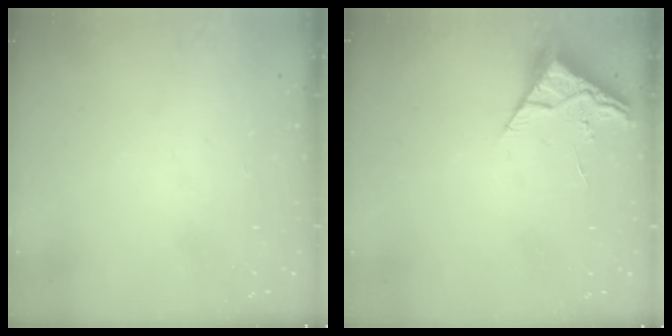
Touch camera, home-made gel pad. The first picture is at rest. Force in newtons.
{"total": 3.9, "press": 3.9, "slide": 0.5}